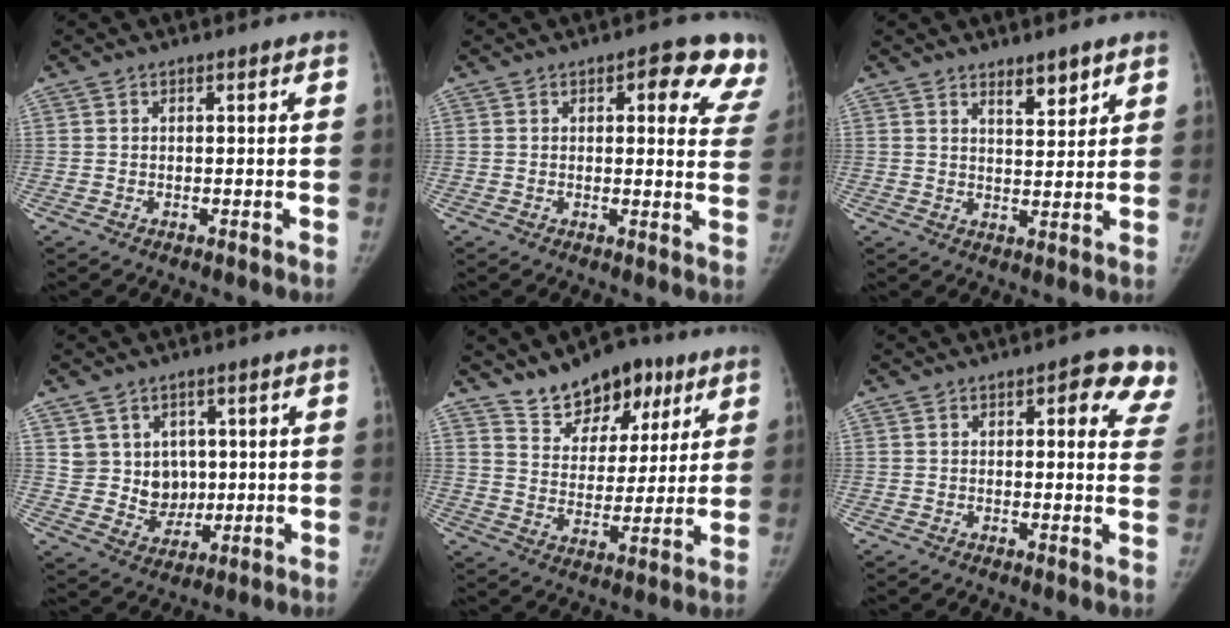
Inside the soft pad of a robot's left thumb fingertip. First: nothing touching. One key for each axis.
{"total": 11.9, "fx": 6.6, "fy": 5.0, "fz": 8.5, "tx": -0.052, "ty": -0.024, "tz": 0.057}
{"total": 4.5, "fx": 3.3, "fy": 1.5, "fz": 2.7, "tx": -0.026, "ty": -0.027, "tz": 0.052}
{"total": 7.5, "fx": 2.0, "fy": 6.8, "fz": 2.3, "tx": 0.003, "ty": -0.011, "tz": 0.045}
{"total": 12.9, "fx": 8.8, "fy": 7.6, "fz": 5.6, "tx": -0.041, "ty": -0.043, "tz": 0.147}
{"total": 10.1, "fx": 5.4, "fy": 4.0, "fz": 7.5, "tx": -0.046, "ty": -0.018, "tz": 0.047}